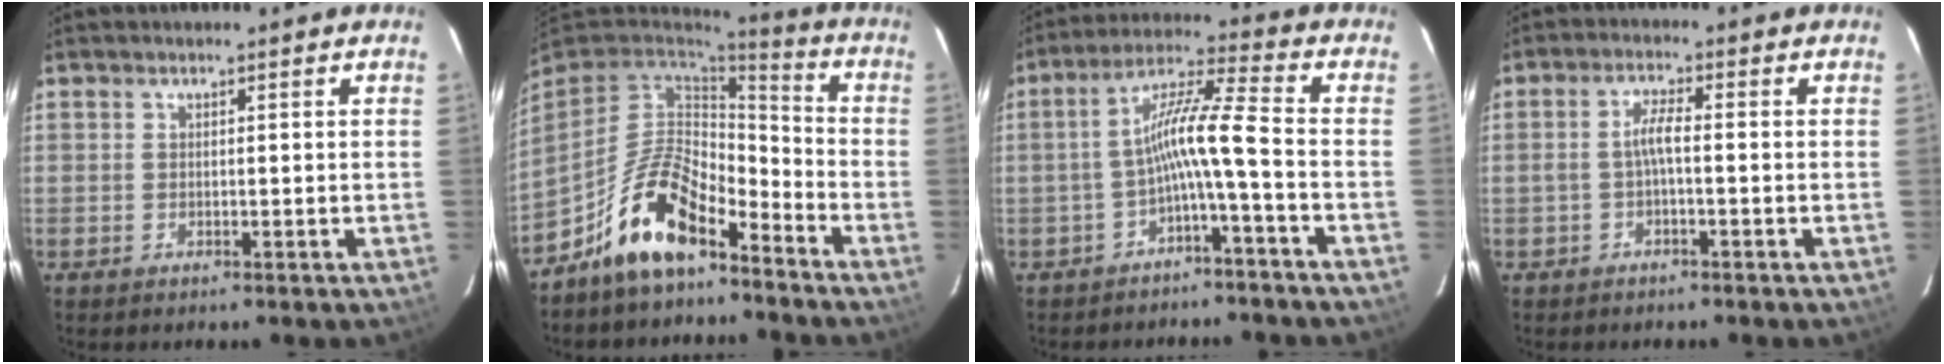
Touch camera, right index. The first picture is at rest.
{"total": 14.4, "force": [-9.6, 5.9, 8.9], "torque": [-0.184, 0.013, -0.175]}
{"total": 8.2, "force": [-3.1, -0.5, 7.5], "torque": [-0.161, 0.017, -0.057]}
{"total": 2.9, "force": [-0.8, 0.3, 2.7], "torque": [-0.056, 0.006, -0.014]}